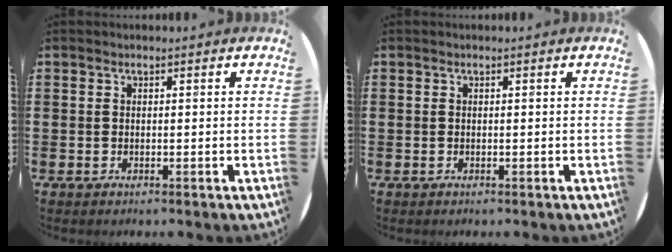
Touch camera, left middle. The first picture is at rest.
{"total": 0.0}